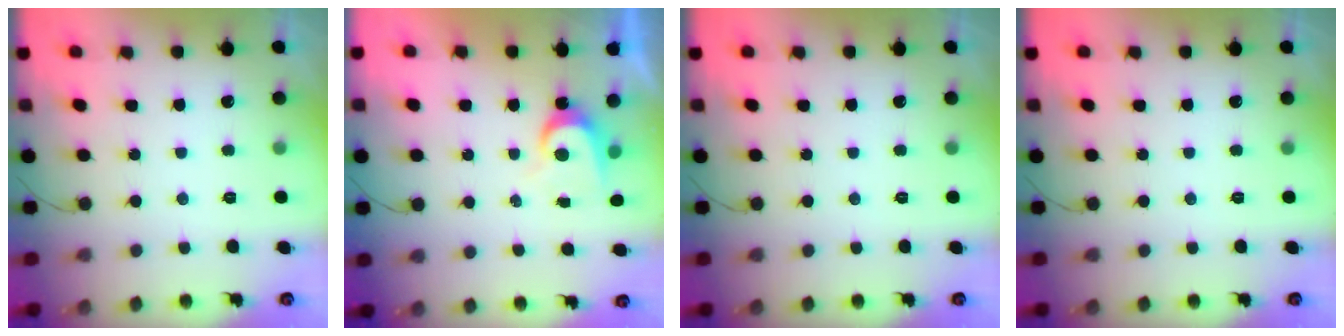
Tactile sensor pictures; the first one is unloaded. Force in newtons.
{"total": 5.1, "press": 5.0, "slide": 0.5}
{"total": 0.0}
{"total": 0.0}